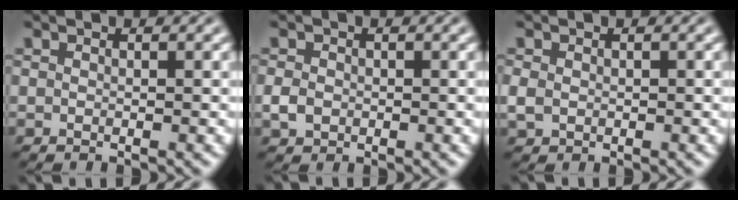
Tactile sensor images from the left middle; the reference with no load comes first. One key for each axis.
{"total": 1.7, "fx": -0.4, "fy": 1.4, "fz": 0.8, "tx": -0.016, "ty": -0.003, "tz": -0.012}
{"total": 1.1, "fx": -0.1, "fy": 1.0, "fz": 0.5, "tx": -0.017, "ty": -0.005, "tz": -0.002}